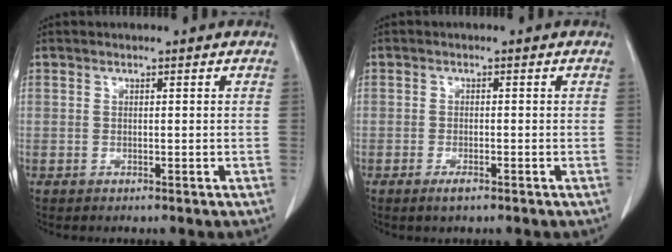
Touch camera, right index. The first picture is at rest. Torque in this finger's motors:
{"motor_torque": [0.10, -0.07, -0.03, 0.00]}